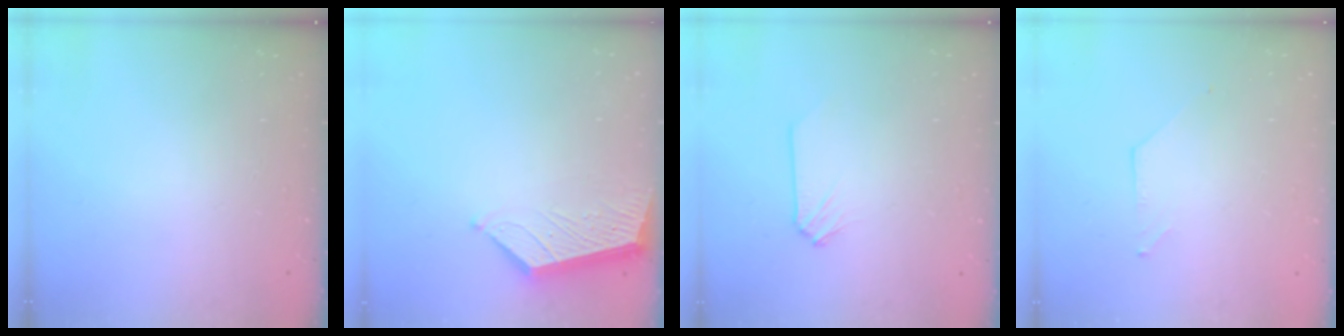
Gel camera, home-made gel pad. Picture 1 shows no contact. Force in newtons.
{"total": 5.1, "press": 5.1, "slide": 0.6}
{"total": 0.0}
{"total": 0.0}